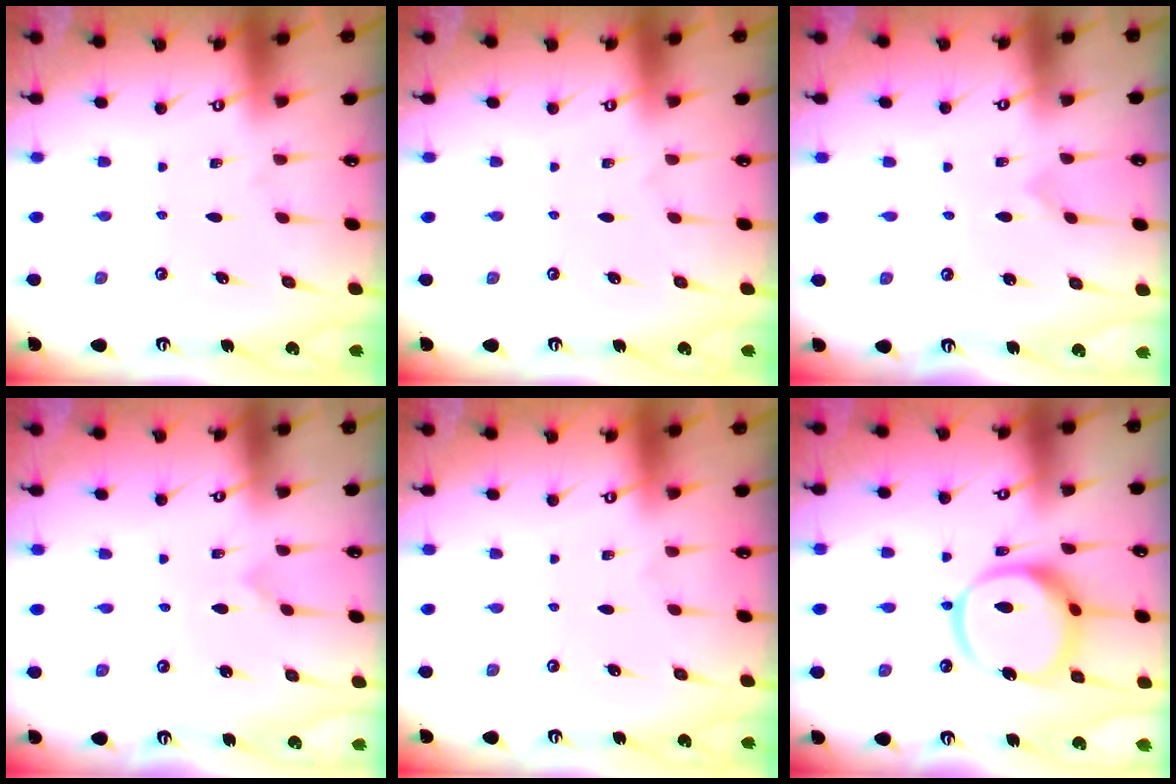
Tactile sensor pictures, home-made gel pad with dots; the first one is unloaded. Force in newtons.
{"total": 0.0}
{"total": 0.0}
{"total": 1.0, "press": 1.0, "slide": 0.0}
{"total": 0.0}
{"total": 16.5, "press": 16.4, "slide": 1.8}